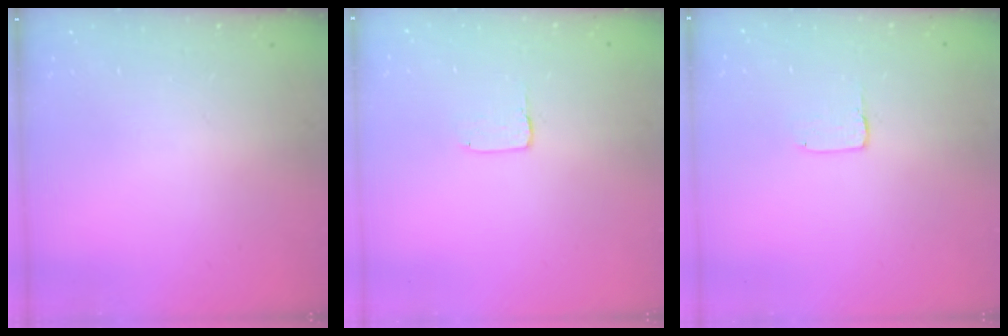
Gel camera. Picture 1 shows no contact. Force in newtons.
{"total": 2.0, "press": 2.0, "slide": 0.0}
{"total": 2.0, "press": 2.0, "slide": 0.0}